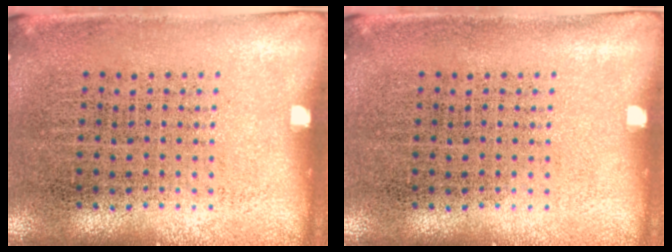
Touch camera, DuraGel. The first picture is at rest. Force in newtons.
{"total": 0.0}